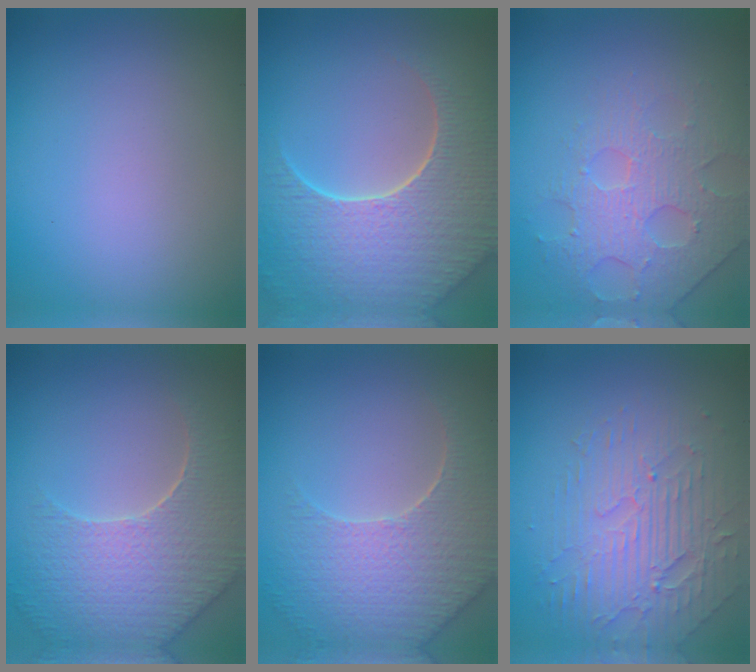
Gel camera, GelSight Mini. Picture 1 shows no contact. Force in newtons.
{"total": 9.0, "press": 6.3, "slide": 6.5}
{"total": 3.8, "press": 3.6, "slide": 1.1}
{"total": 6.8, "press": 5.4, "slide": 4.1}
{"total": 5.4, "press": 4.8, "slide": 2.5}
{"total": 4.4, "press": 3.9, "slide": 2.2}